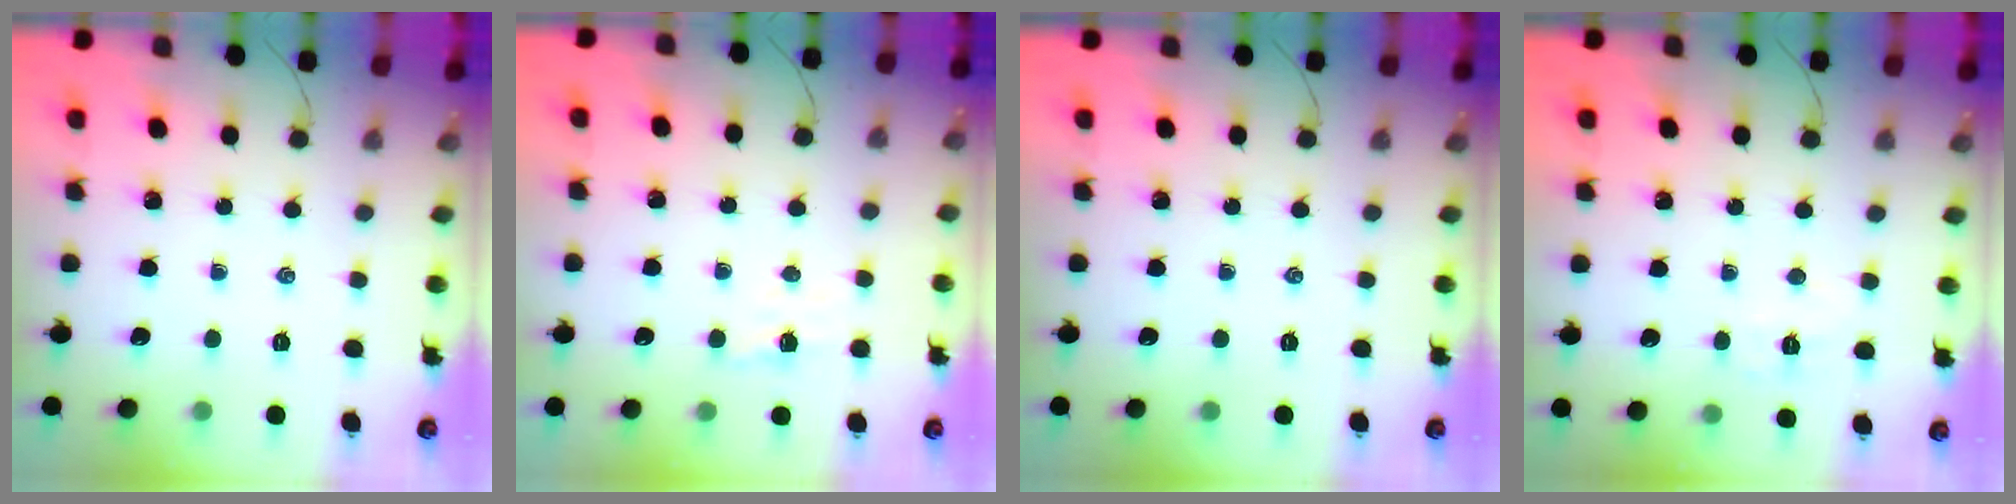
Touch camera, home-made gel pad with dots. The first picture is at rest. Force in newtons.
{"total": 3.4, "press": 3.3, "slide": 1.0}
{"total": 0.0}
{"total": 4.6, "press": 4.5, "slide": 1.0}